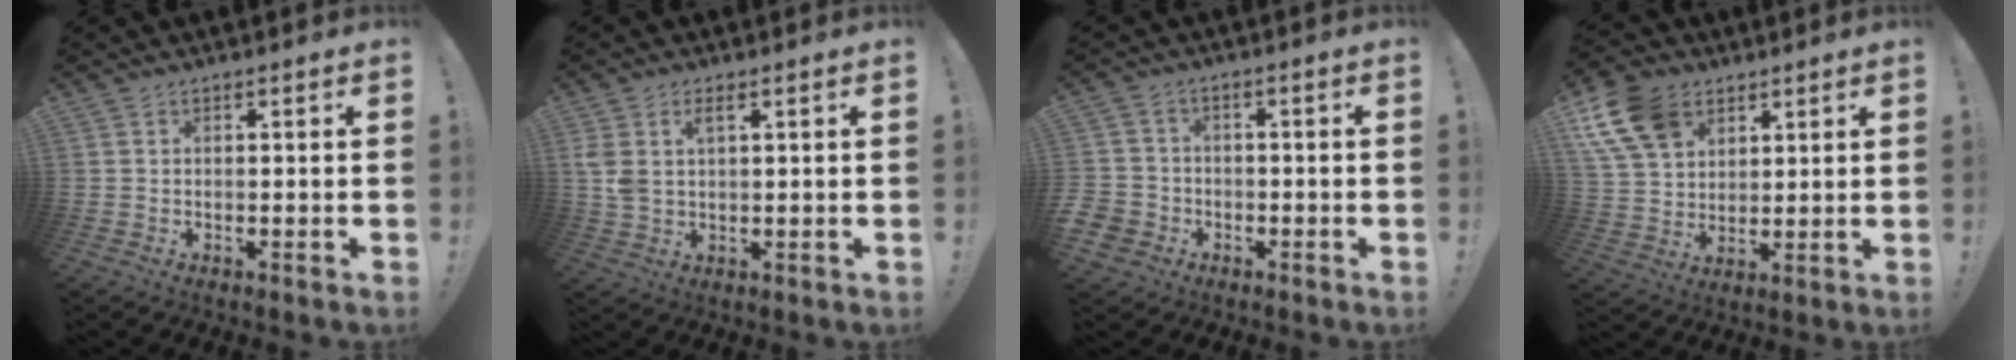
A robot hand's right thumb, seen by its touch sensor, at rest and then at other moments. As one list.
[{"total": 5.0, "force": [2.2, 2.6, 3.6], "torque": [-0.070, -0.008, 0.038]}, {"total": 5.5, "force": [-2.6, 4.6, 1.4], "torque": [-0.045, 0.021, -0.049]}, {"total": 14.5, "force": [7.2, 10.1, 7.4], "torque": [-0.148, -0.027, 0.144]}]